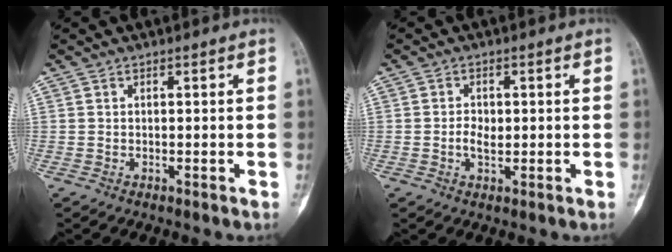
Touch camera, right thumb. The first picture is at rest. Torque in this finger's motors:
{"motor_torque": [0.61, -0.05, 0.24, -0.25, 0.09]}